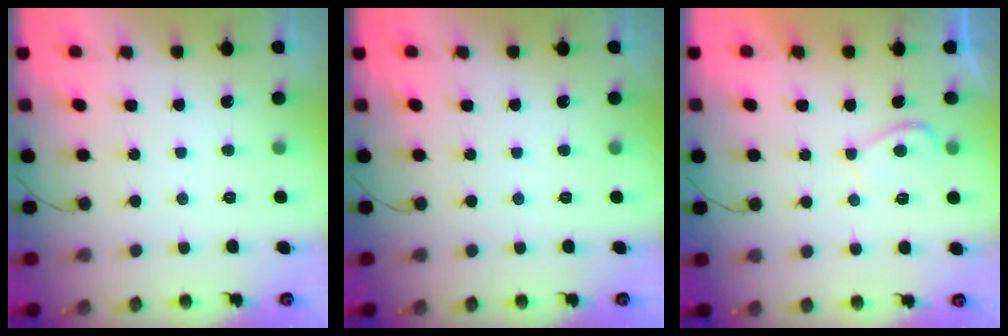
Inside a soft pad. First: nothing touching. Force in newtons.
{"total": 0.0}
{"total": 2.6, "press": 2.4, "slide": 0.8}